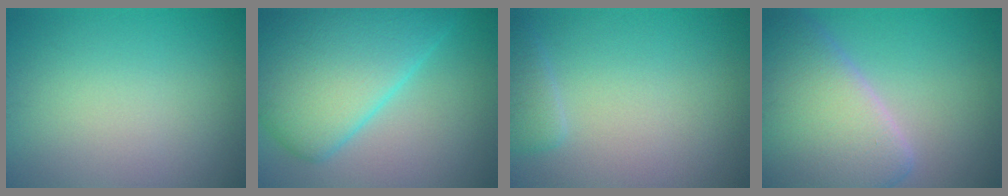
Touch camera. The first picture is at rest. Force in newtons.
{"total": 10.9, "press": 10.9, "slide": 0.2}
{"total": 1.6, "press": 1.6, "slide": 0.2}
{"total": 9.8, "press": 9.8, "slide": 1.0}